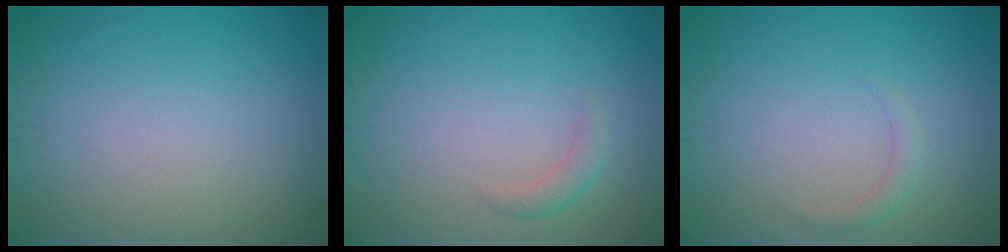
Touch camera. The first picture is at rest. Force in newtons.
{"total": 1.4, "press": 1.4, "slide": 0.0}
{"total": 1.0, "press": 1.0, "slide": 0.1}